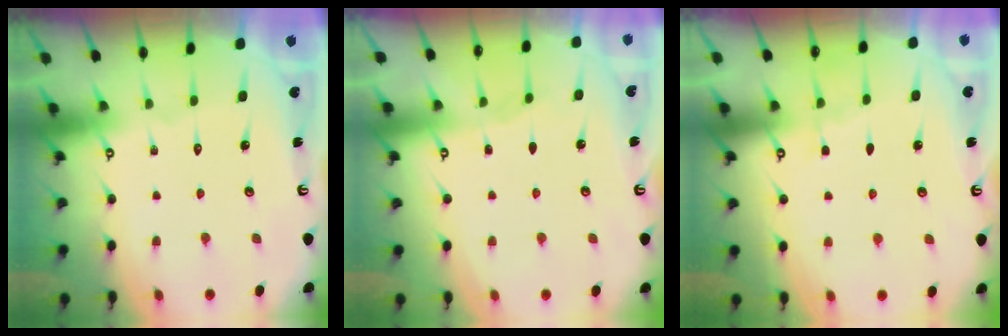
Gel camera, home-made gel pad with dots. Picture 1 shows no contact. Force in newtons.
{"total": 3.1, "press": 3.1, "slide": 0.4}
{"total": 4.0, "press": 3.9, "slide": 0.4}